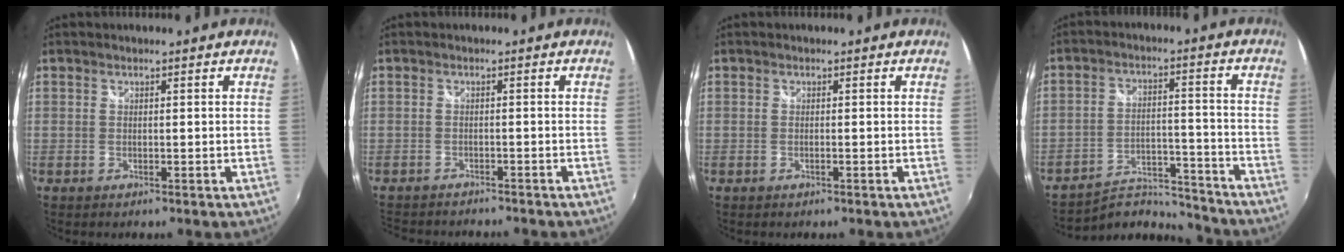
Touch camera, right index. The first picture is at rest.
{"total": 6.6, "force": [-6.1, 1.7, 1.8], "torque": [-0.054, -0.009, -0.095]}
{"total": 0.8, "force": [-0.3, -0.1, 0.7], "torque": [-0.013, -0.001, -0.008]}
{"total": 11.8, "force": [-11.3, 2.8, 1.3], "torque": [-0.032, 0.027, -0.169]}